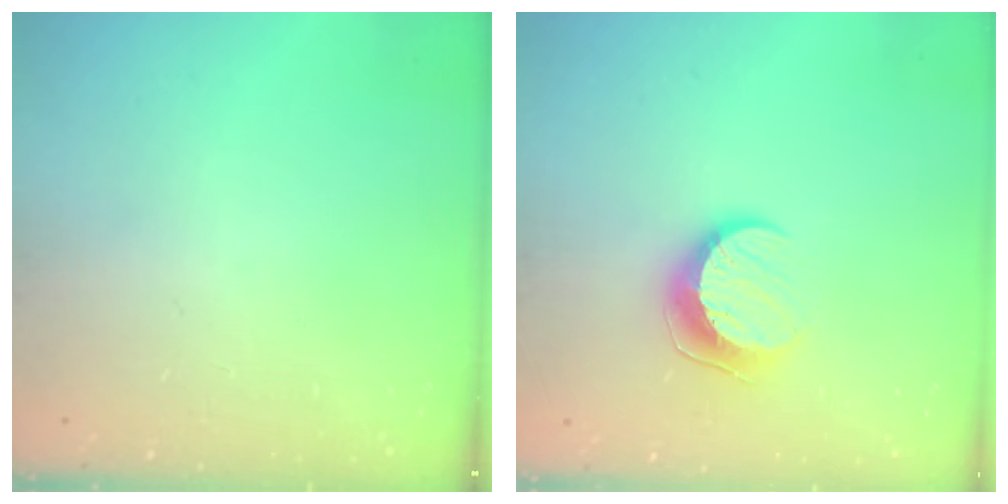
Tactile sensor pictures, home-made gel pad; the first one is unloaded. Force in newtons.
{"total": 9.7, "press": 9.7, "slide": 0.7}